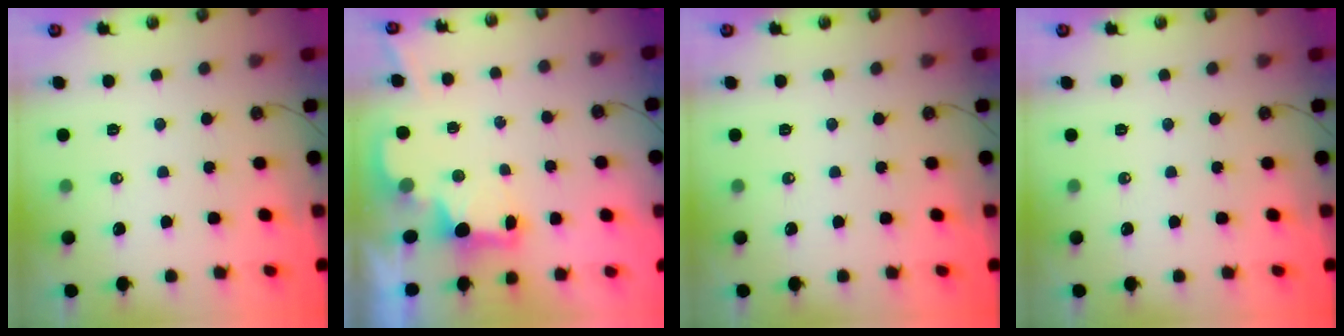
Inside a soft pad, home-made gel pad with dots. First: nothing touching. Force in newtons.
{"total": 2.3, "press": 2.2, "slide": 0.7}
{"total": 0.0}
{"total": 0.0}